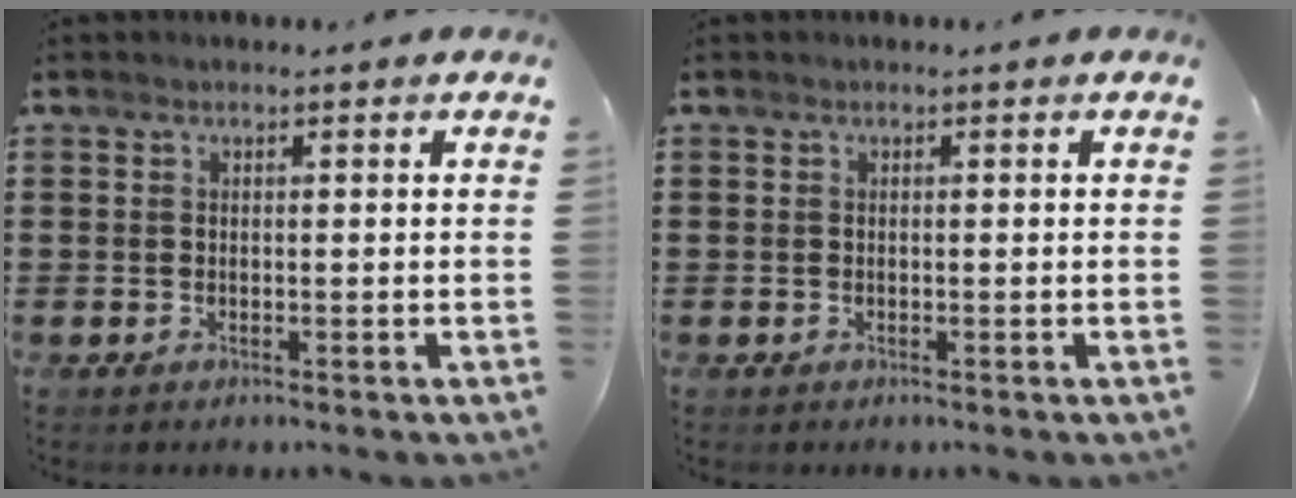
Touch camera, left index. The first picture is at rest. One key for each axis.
{"total": 0.0}